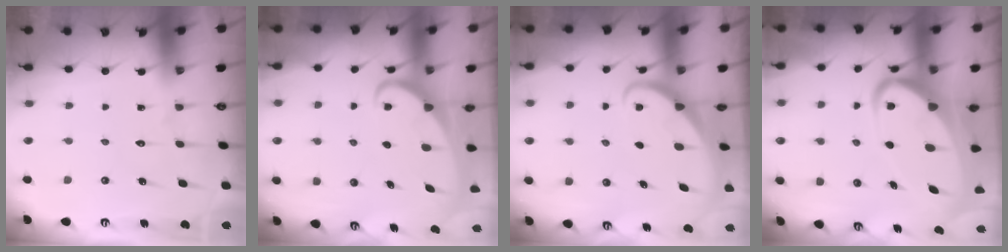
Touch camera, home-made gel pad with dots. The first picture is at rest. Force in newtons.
{"total": 2.0, "press": 2.0, "slide": 0.2}
{"total": 1.9, "press": 1.9, "slide": 0.1}
{"total": 9.2, "press": 9.2, "slide": 1.0}